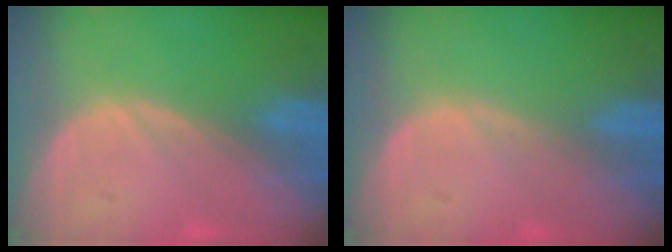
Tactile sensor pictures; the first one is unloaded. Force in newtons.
{"total": 0.0}